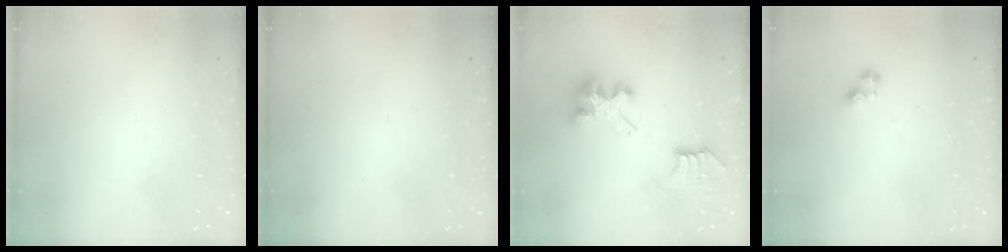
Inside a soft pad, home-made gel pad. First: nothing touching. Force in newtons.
{"total": 0.0}
{"total": 7.5, "press": 7.5, "slide": 0.1}
{"total": 3.5, "press": 3.5, "slide": 0.5}